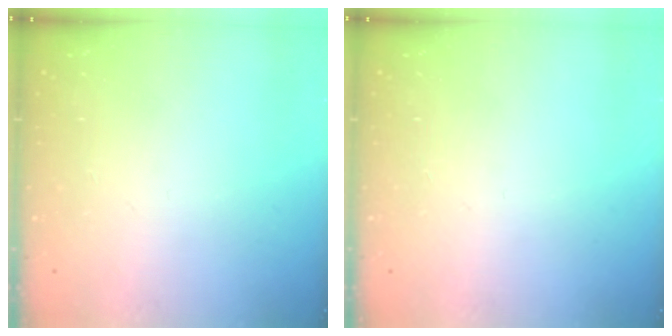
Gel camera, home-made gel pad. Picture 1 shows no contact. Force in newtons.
{"total": 0.0}